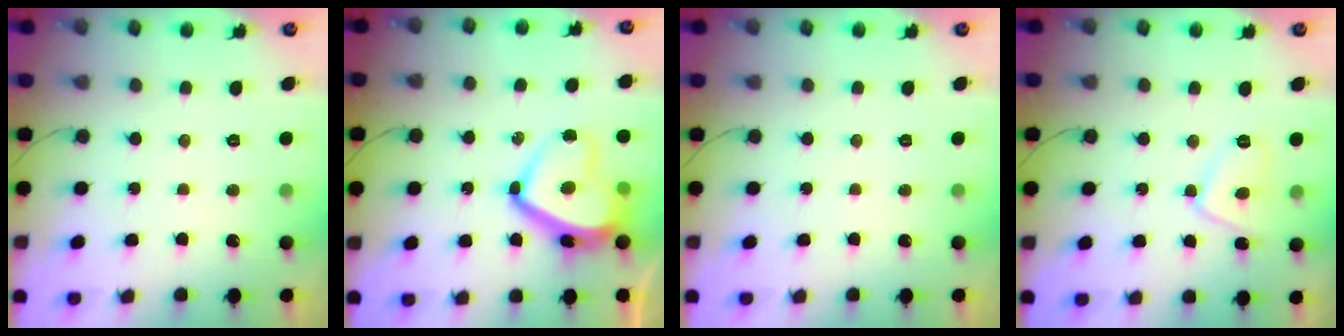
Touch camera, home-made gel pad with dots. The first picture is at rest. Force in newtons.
{"total": 16.1, "press": 16.0, "slide": 1.8}
{"total": 0.0}
{"total": 7.7, "press": 7.7, "slide": 0.7}